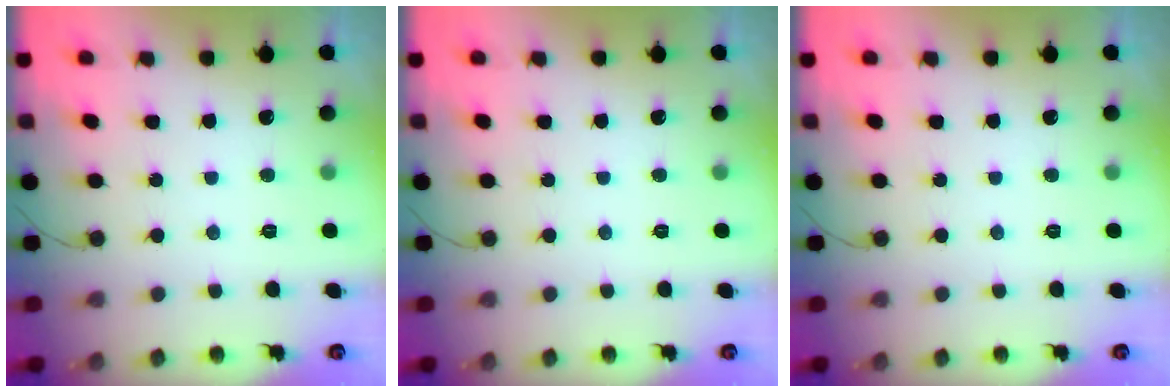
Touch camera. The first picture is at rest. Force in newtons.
{"total": 0.0}
{"total": 0.0}